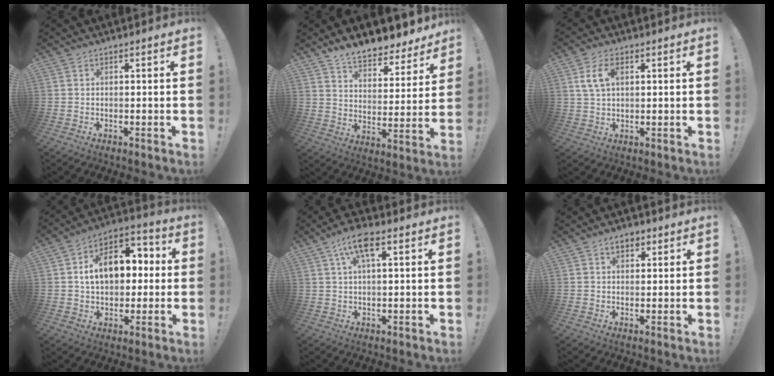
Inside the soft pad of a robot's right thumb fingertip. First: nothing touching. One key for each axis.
{"total": 9.9, "fx": 8.9, "fy": 3.2, "fz": 3.1, "tx": -0.059, "ty": -0.074, "tz": 0.160}
{"total": 7.0, "fx": 2.1, "fy": 4.1, "fz": 5.3, "tx": -0.101, "ty": 0.003, "tz": 0.038}
{"total": 14.7, "fx": 2.2, "fy": 10.2, "fz": 10.3, "tx": -0.158, "ty": 0.006, "tz": 0.044}
{"total": 8.6, "fx": 3.9, "fy": 2.9, "fz": 7.1, "tx": -0.123, "ty": -0.003, "tz": 0.067}
{"total": 4.0, "fx": 1.9, "fy": 2.5, "fz": 2.5, "tx": -0.037, "ty": 0.002, "tz": 0.033}